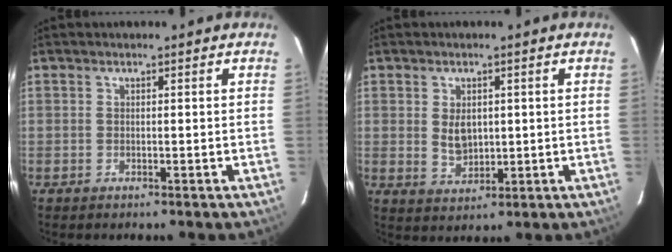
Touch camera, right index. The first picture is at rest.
{"total": 4.1, "force": [0.7, 2.9, 2.9], "torque": [-0.053, -0.001, 0.023]}